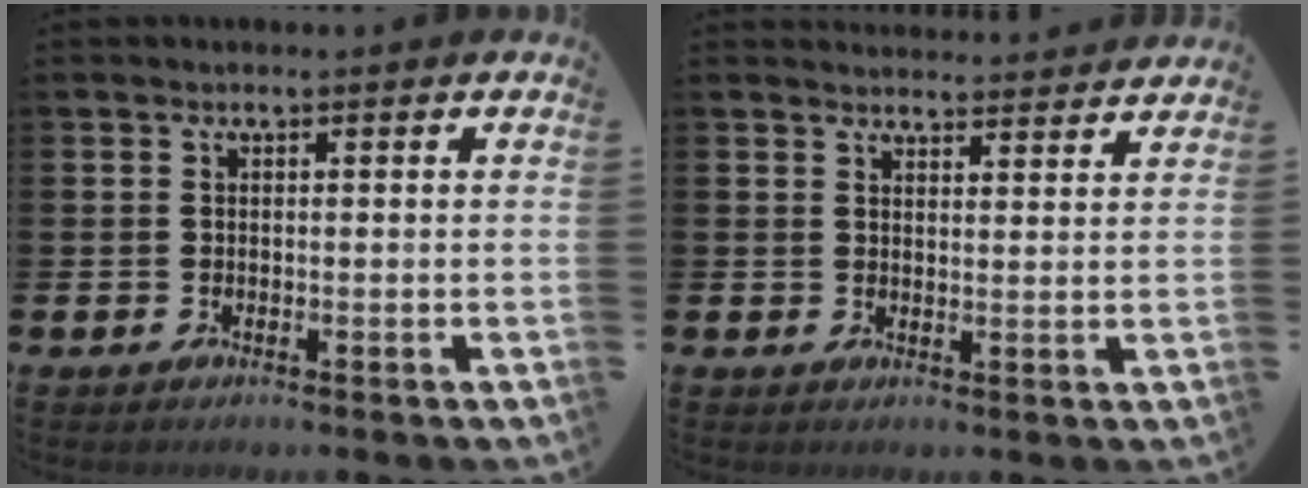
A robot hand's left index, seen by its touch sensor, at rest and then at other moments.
{"total": 3.4, "force": [3.3, 0.3, -0.1], "torque": [0.006, -0.026, 0.058]}